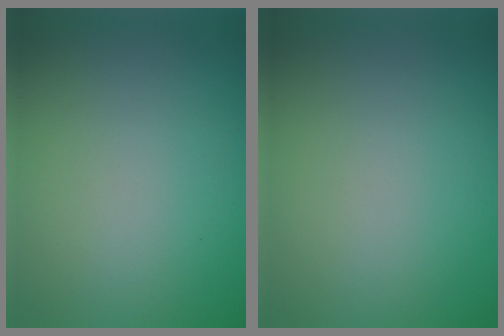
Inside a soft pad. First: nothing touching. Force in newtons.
{"total": 0.0}